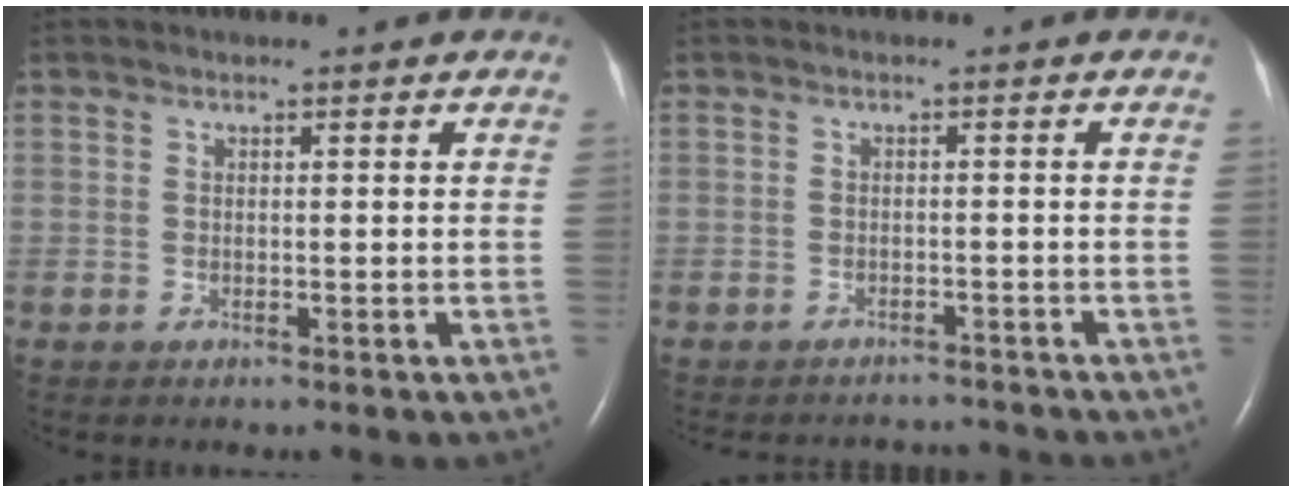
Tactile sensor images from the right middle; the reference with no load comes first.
{"total": 5.2, "force": [-5.1, 0.8, 0.2], "torque": [-0.002, -0.001, -0.067]}